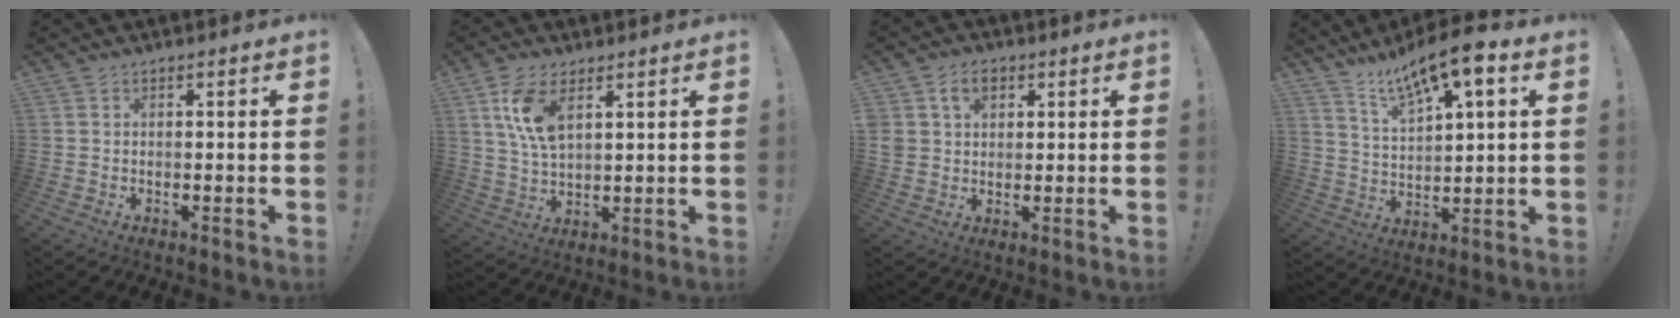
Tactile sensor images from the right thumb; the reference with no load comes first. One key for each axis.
{"total": 9.9, "fx": 4.7, "fy": 4.7, "fz": 7.4, "tx": -0.150, "ty": -0.011, "tz": 0.085}
{"total": 6.7, "fx": 2.9, "fy": 5.0, "fz": 3.4, "tx": -0.058, "ty": 0.000, "tz": 0.057}
{"total": 11.3, "fx": 7.7, "fy": 2.8, "fz": 7.8, "tx": -0.140, "ty": -0.037, "tz": 0.130}